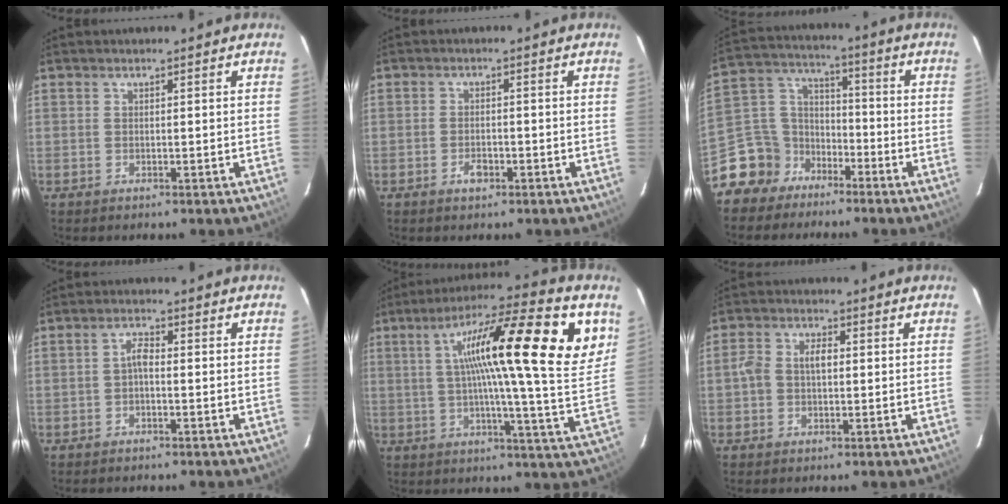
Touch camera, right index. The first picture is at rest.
{"total": 2.7, "force": [-1.5, 1.5, 1.6], "torque": [-0.033, 0.000, -0.026]}
{"total": 10.9, "force": [-7.6, 7.6, 1.3], "torque": [-0.051, 0.054, -0.149]}
{"total": 2.0, "force": [-0.6, 0.8, 1.7], "torque": [-0.035, 0.009, -0.013]}
{"total": 25.0, "force": [9.5, 3.4, 22.8], "torque": [-0.354, 0.034, 0.131]}
{"total": 4.5, "force": [-0.1, 3.2, 3.2], "torque": [-0.063, 0.013, -0.004]}